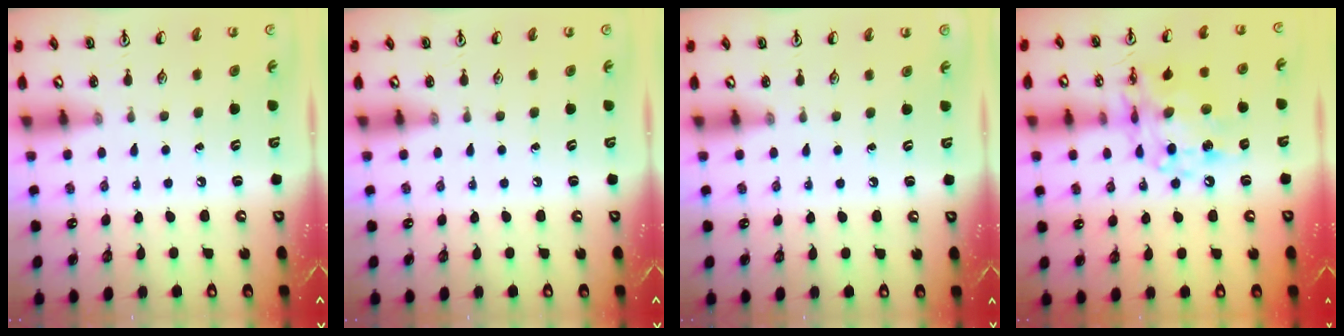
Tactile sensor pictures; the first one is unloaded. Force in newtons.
{"total": 0.0}
{"total": 0.0}
{"total": 13.6, "press": 13.5, "slide": 1.0}